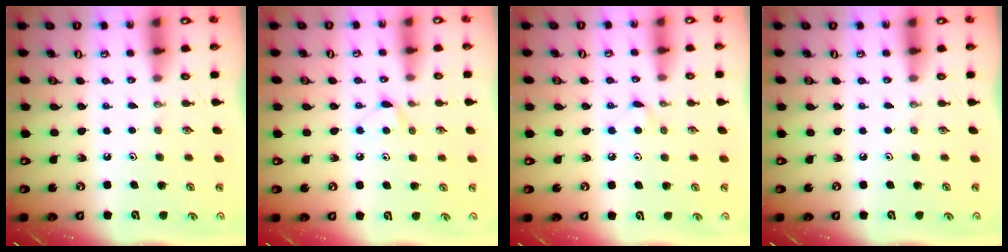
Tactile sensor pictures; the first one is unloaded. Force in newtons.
{"total": 5.6, "press": 5.5, "slide": 0.7}
{"total": 5.2, "press": 5.2, "slide": 0.7}
{"total": 0.0}